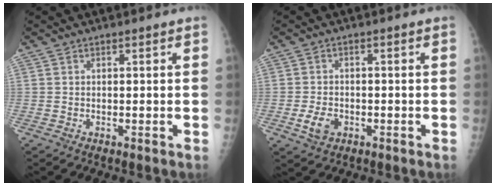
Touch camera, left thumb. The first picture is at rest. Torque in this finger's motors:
{"motor_torque": [-0.43, 0.41, 0.28, 0.13, 0.03]}